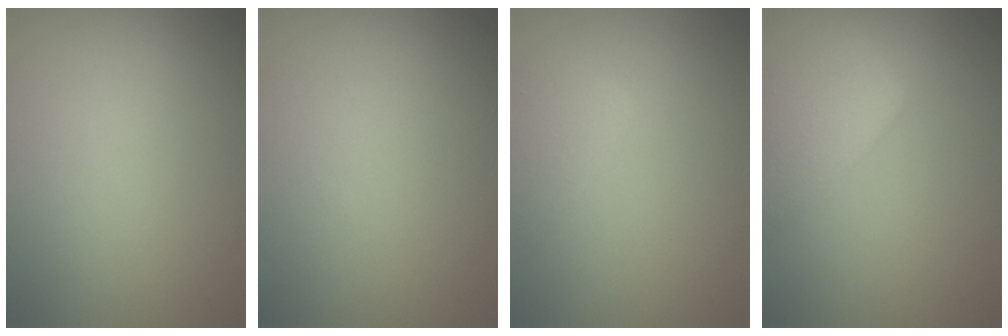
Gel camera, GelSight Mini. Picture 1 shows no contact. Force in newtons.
{"total": 0.0}
{"total": 1.8, "press": 1.8, "slide": 0.1}
{"total": 6.1, "press": 6.1, "slide": 0.3}